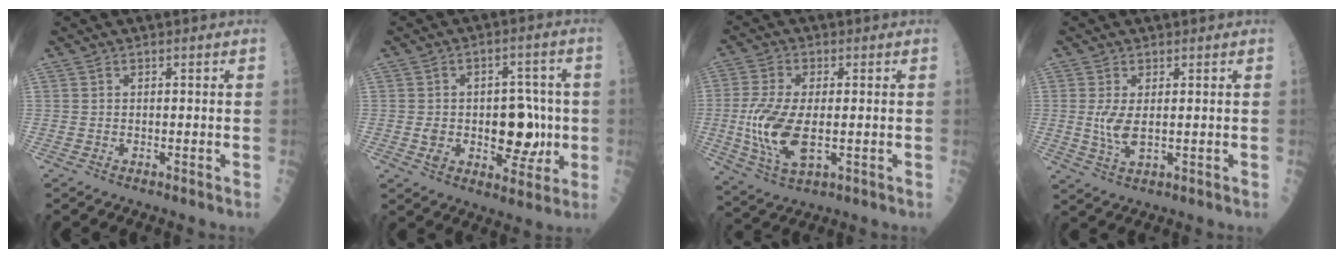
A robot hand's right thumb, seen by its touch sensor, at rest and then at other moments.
{"total": 12.3, "force": [-0.8, 7.7, 9.6], "torque": [-0.093, 0.013, -0.002]}
{"total": 12.3, "force": [-1.2, 5.6, 10.9], "torque": [-0.238, -0.014, -0.018]}
{"total": 4.5, "force": [0.4, 1.8, 4.1], "torque": [-0.091, -0.011, 0.013]}